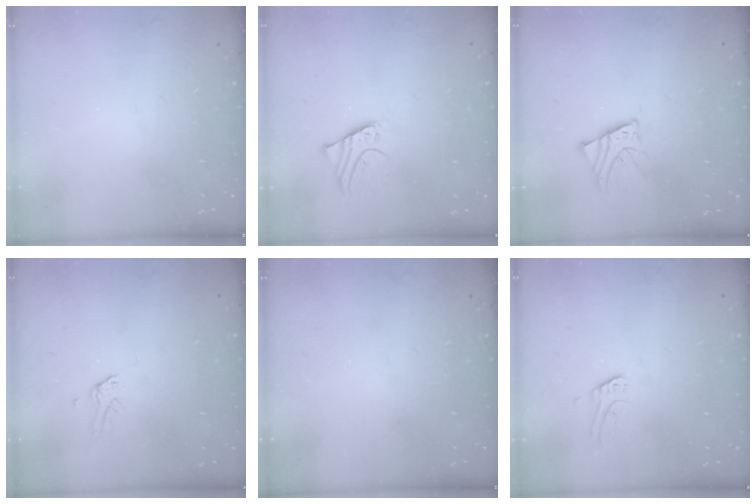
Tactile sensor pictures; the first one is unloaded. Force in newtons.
{"total": 2.9, "press": 2.9, "slide": 0.0}
{"total": 2.9, "press": 2.9, "slide": 0.2}
{"total": 0.0}
{"total": 0.0}
{"total": 2.8, "press": 2.8, "slide": 0.2}